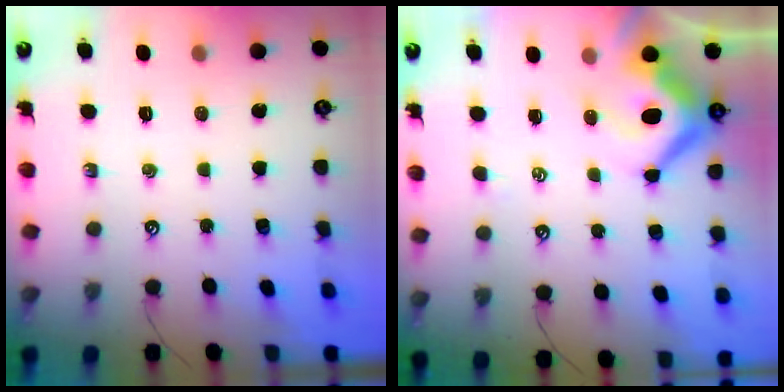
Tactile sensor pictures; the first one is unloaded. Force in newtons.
{"total": 7.4, "press": 7.2, "slide": 1.5}